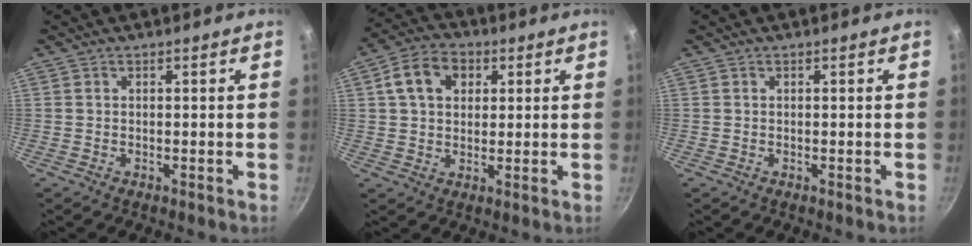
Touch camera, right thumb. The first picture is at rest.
{"total": 9.3, "force": [2.9, 6.9, 5.6], "torque": [-0.080, 0.011, 0.038]}
{"total": 0.0}